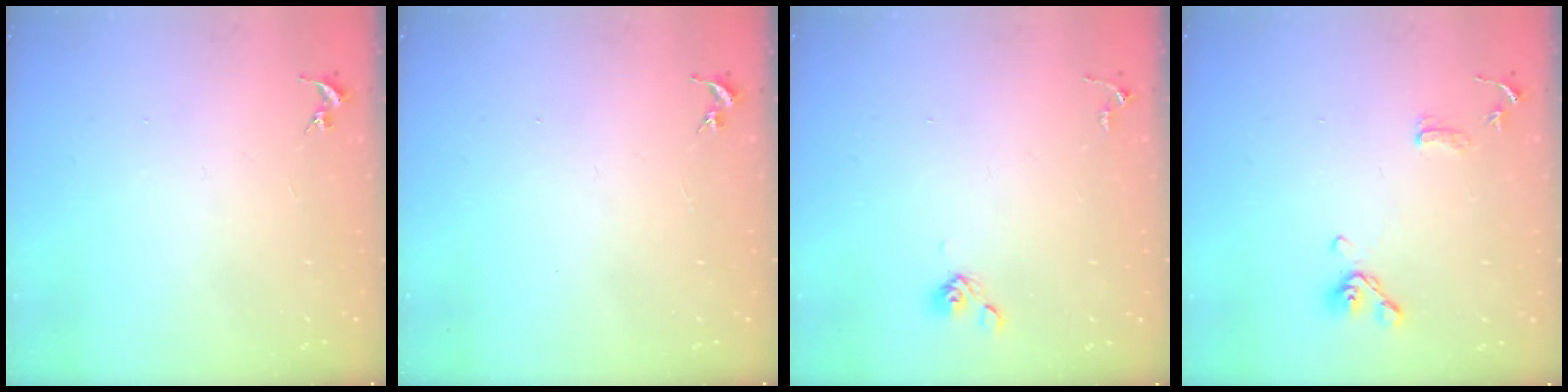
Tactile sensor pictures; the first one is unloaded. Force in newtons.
{"total": 0.0}
{"total": 4.6, "press": 4.5, "slide": 1.1}
{"total": 11.8, "press": 11.7, "slide": 1.9}